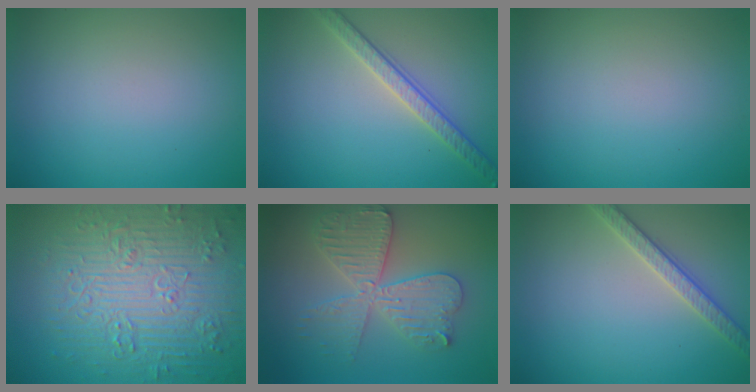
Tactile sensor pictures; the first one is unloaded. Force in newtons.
{"total": 3.4, "press": 3.0, "slide": 1.7}
{"total": 0.0}
{"total": 9.5, "press": 7.0, "slide": 6.4}
{"total": 5.7, "press": 5.7, "slide": 0.9}
{"total": 2.6, "press": 2.5, "slide": 0.5}